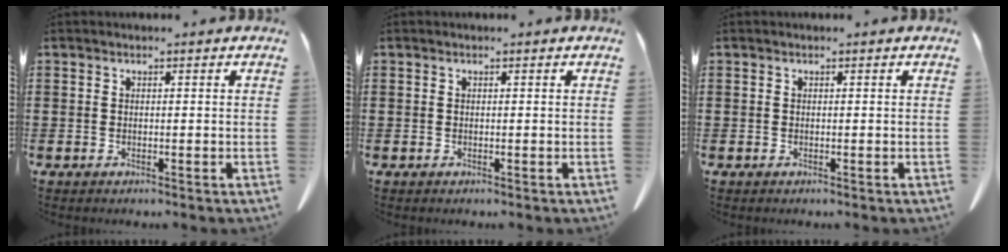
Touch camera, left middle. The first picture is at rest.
{"total": 0.0}
{"total": 0.0}